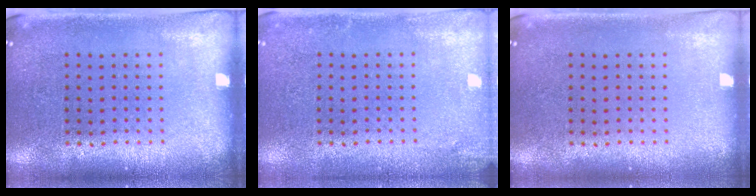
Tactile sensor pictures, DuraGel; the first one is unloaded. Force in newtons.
{"total": 1.6, "press": 1.6, "slide": 0.2}
{"total": 0.0}